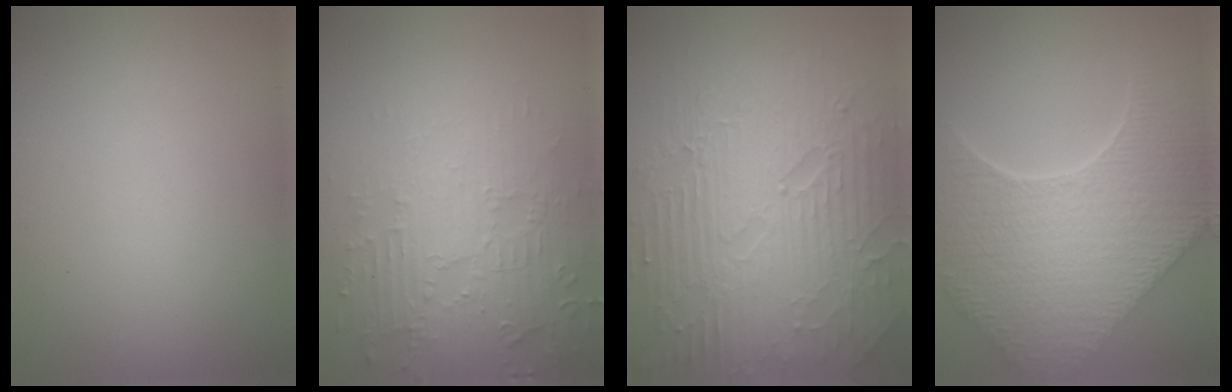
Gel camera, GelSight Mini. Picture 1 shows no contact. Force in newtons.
{"total": 4.1, "press": 3.9, "slide": 1.2}
{"total": 10.0, "press": 6.5, "slide": 7.6}
{"total": 9.6, "press": 7.0, "slide": 6.7}